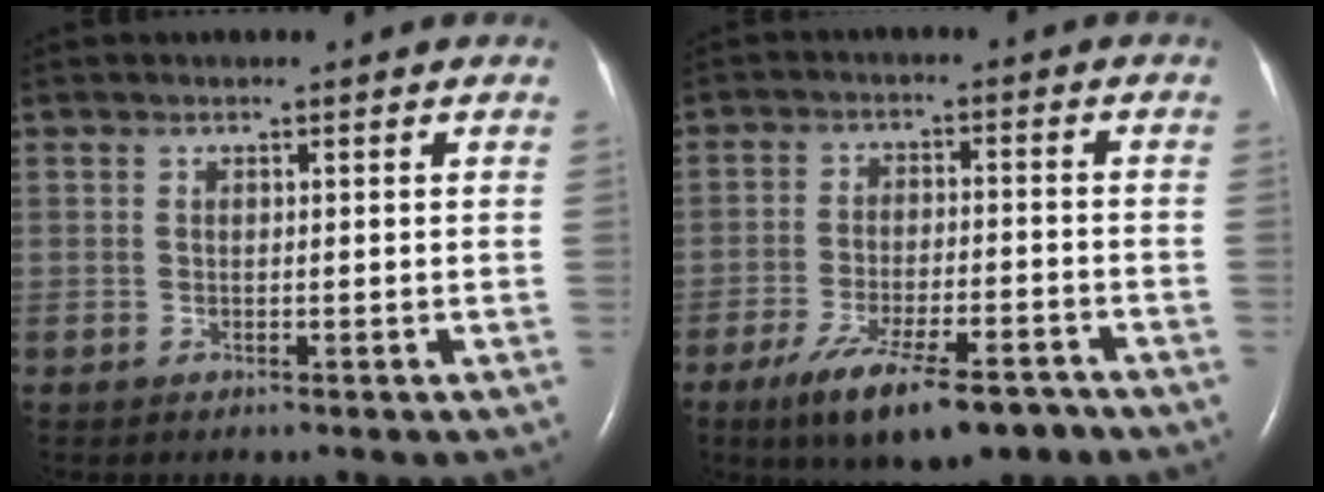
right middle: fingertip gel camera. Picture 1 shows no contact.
{"total": 12.4, "force": [-8.6, 3.2, 8.4], "torque": [-0.143, -0.018, -0.140]}